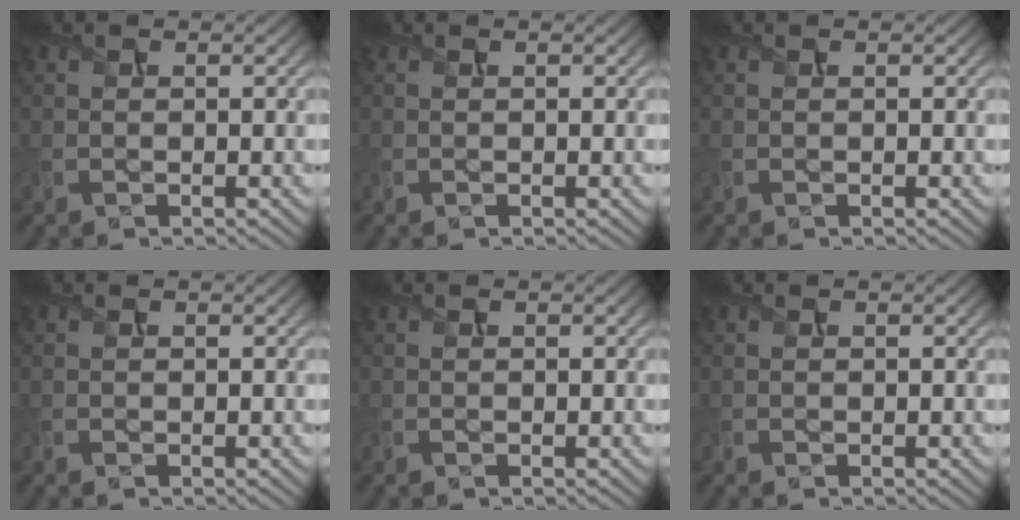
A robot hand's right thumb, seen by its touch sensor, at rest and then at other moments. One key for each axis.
{"total": 0.0}
{"total": 0.0}
{"total": 0.0}
{"total": 0.0}
{"total": 0.0}